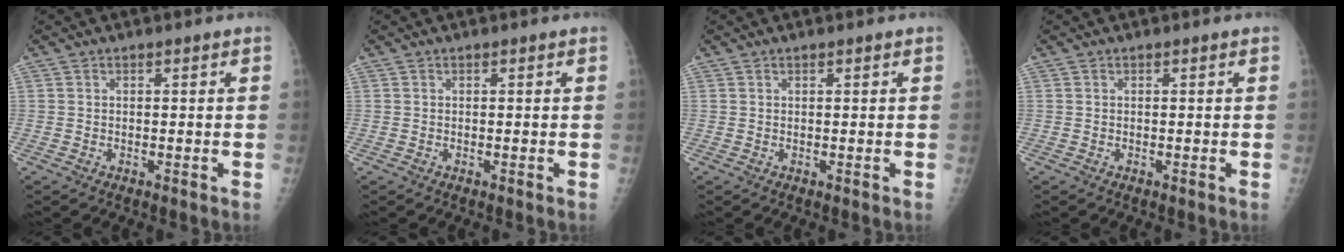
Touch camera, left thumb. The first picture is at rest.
{"total": 0.0}
{"total": 0.0}
{"total": 0.0}